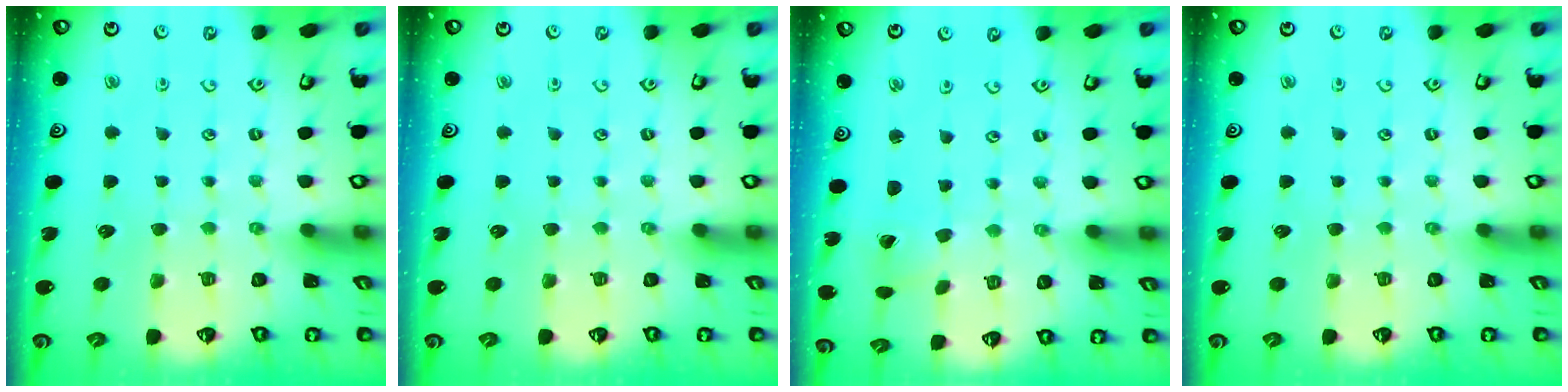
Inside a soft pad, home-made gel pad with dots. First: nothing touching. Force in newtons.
{"total": 0.0}
{"total": 1.0, "press": 1.0, "slide": 0.0}
{"total": 0.0}